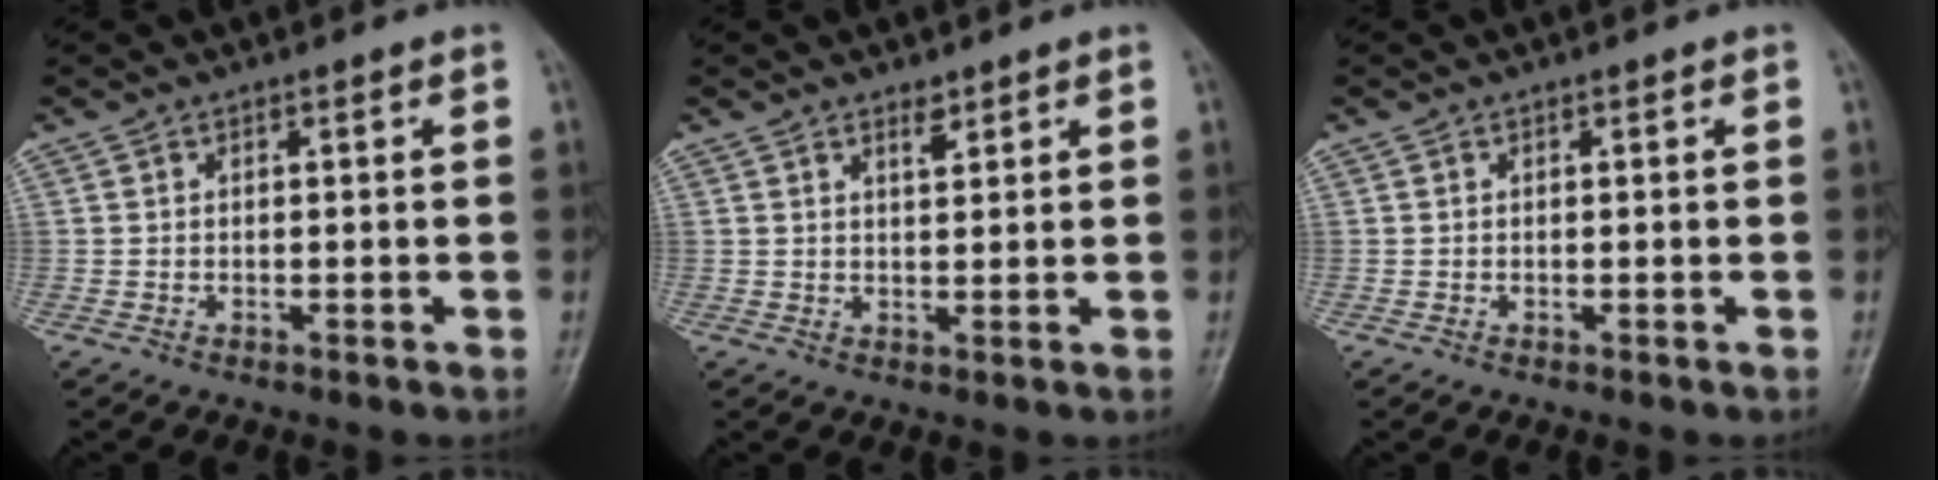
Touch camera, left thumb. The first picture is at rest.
{"total": 2.2, "force": [1.6, 0.9, 1.2], "torque": [-0.012, -0.011, 0.027]}
{"total": 0.0}